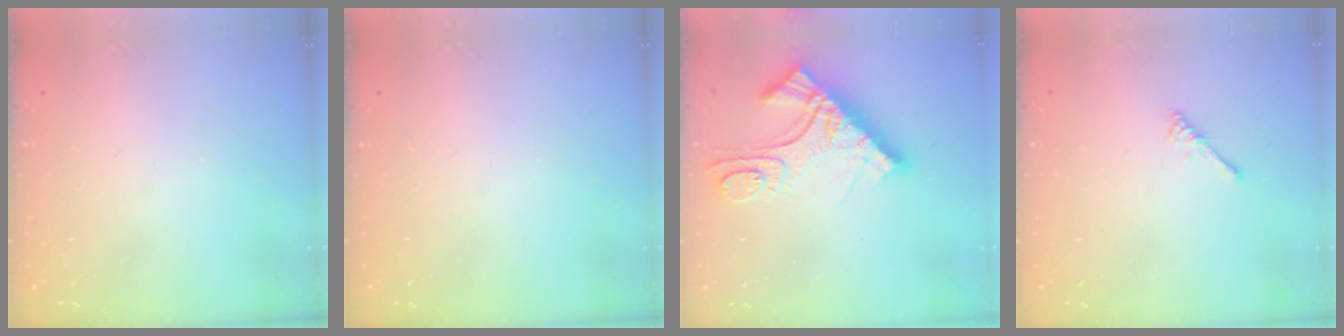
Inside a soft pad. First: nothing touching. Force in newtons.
{"total": 0.0}
{"total": 15.9, "press": 15.8, "slide": 1.7}
{"total": 3.0, "press": 2.9, "slide": 0.5}